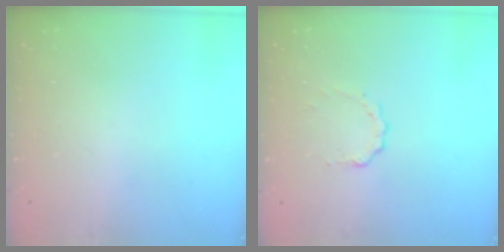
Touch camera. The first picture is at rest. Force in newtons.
{"total": 2.5, "press": 2.5, "slide": 0.3}